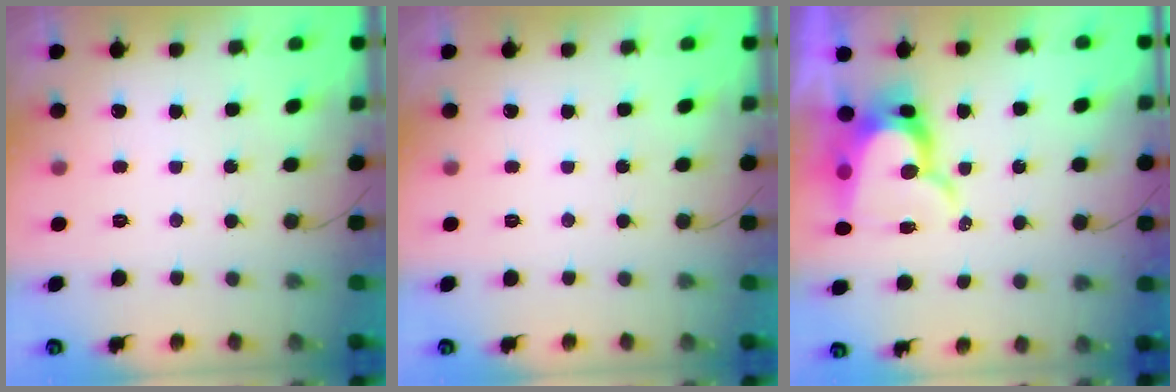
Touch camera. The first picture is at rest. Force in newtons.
{"total": 0.0}
{"total": 13.2, "press": 13.1, "slide": 1.3}